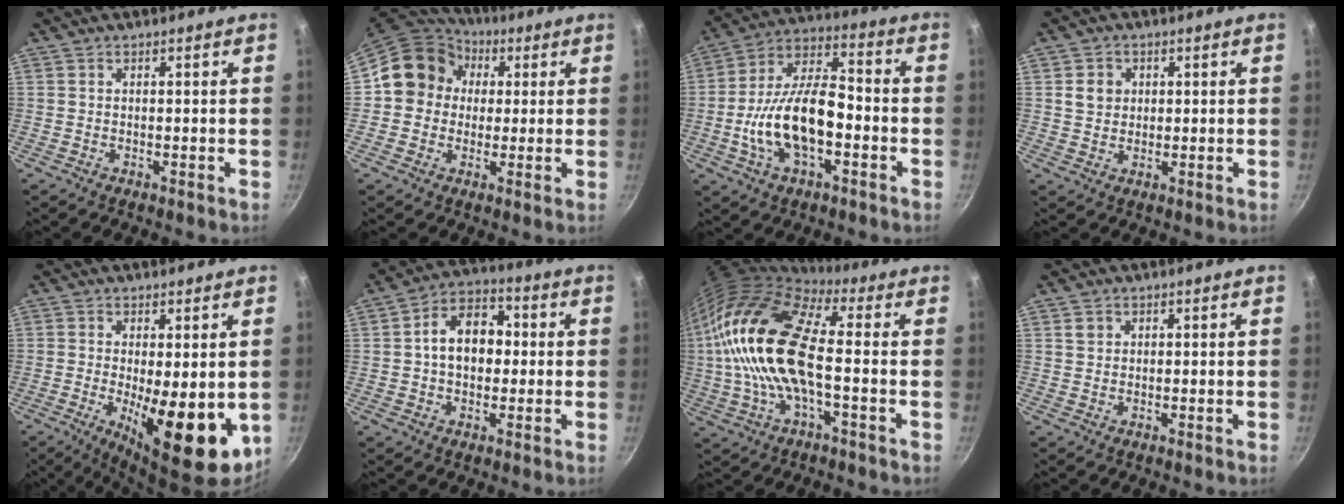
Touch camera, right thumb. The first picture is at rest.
{"total": 13.0, "force": [2.1, 11.7, 5.3], "torque": [-0.054, 0.025, 0.014]}
{"total": 17.0, "force": [-4.1, 8.6, 14.1], "torque": [-0.238, 0.043, -0.082]}
{"total": 4.3, "force": [0.9, 3.9, 1.6], "torque": [-0.004, 0.005, 0.013]}
{"total": 13.8, "force": [-2.2, 4.7, 12.8], "torque": [-0.165, -0.014, -0.019]}
{"total": 11.0, "force": [0.5, 7.9, 7.7], "torque": [-0.085, 0.028, -0.005]}
{"total": 19.8, "force": [0.0, 8.3, 18.0], "torque": [-0.337, 0.021, -0.011]}
{"total": 1.5, "force": [0.6, 1.3, 0.5], "torque": [-0.003, 0.003, 0.009]}